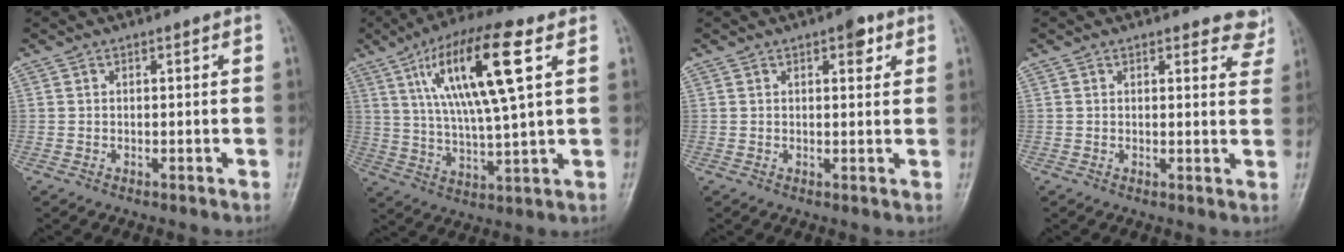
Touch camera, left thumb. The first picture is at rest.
{"total": 17.3, "force": [6.4, 3.6, 15.6], "torque": [-0.292, -0.008, 0.111]}
{"total": 3.1, "force": [1.7, 1.4, 2.2], "torque": [-0.018, -0.004, 0.020]}
{"total": 4.4, "force": [3.9, 1.7, 0.9], "torque": [0.020, -0.024, 0.028]}